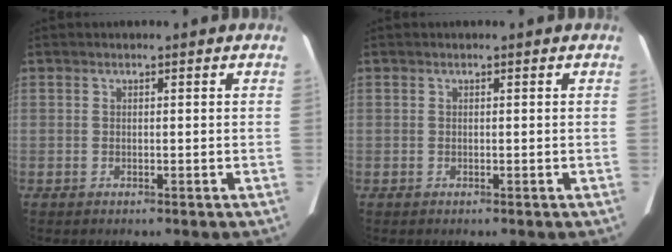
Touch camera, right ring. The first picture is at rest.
{"total": 0.0}